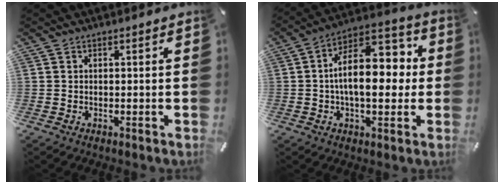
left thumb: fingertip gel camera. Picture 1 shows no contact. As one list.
[{"total": 15.3, "force": [0.5, 8.4, 12.7], "torque": [-0.186, -0.003, 0.006]}]